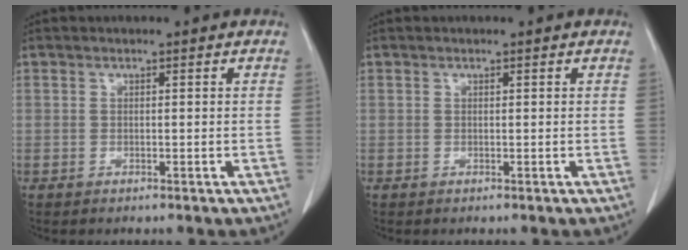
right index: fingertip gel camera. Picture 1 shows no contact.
{"total": 0.0}